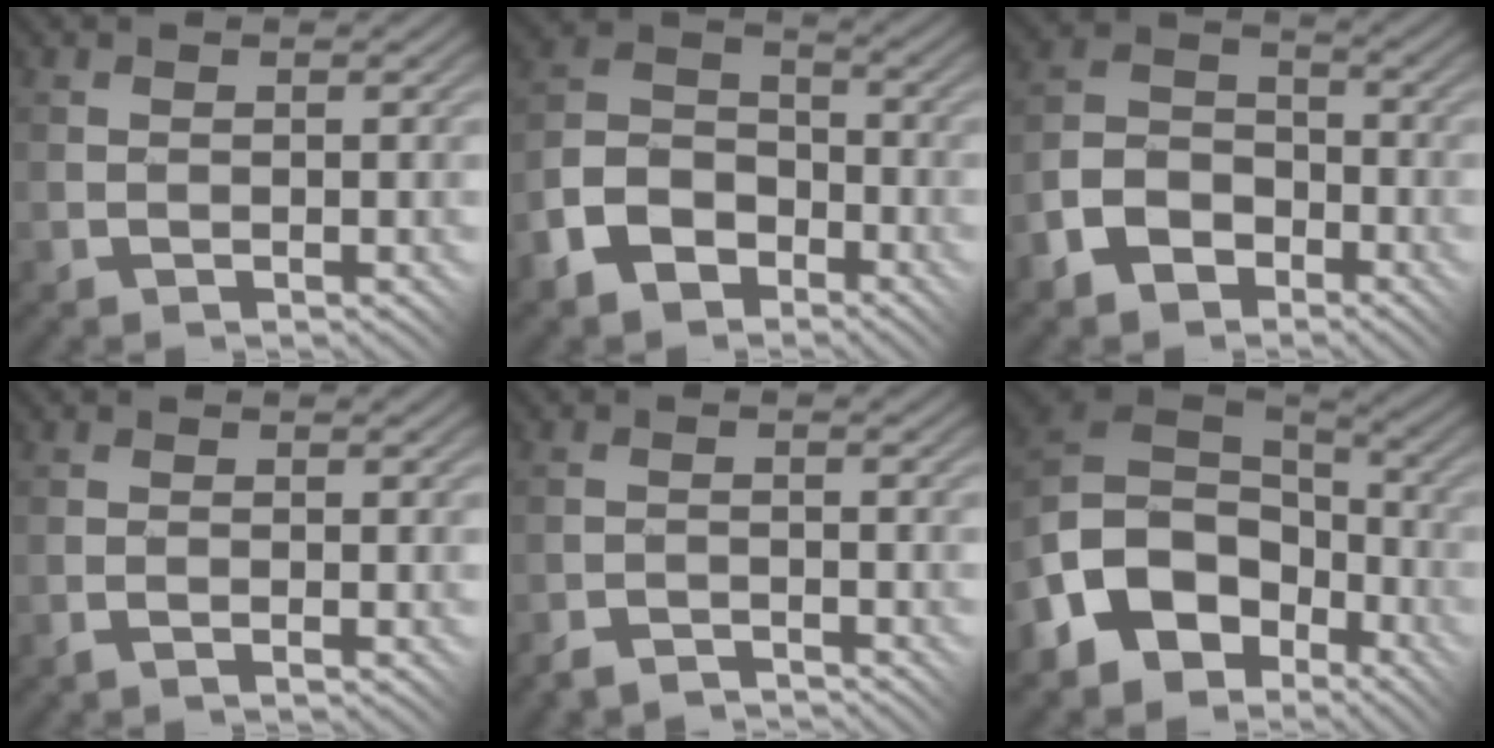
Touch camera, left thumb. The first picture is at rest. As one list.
[{"total": 8.6, "force": [-5.1, 5.5, 4.1], "torque": [-0.102, -0.010, -0.111]}, {"total": 7.4, "force": [-4.5, 4.8, 3.4], "torque": [-0.081, -0.006, -0.098]}, {"total": 0.9, "force": [-0.7, 0.2, 0.6], "torque": [-0.008, 0.003, -0.015]}, {"total": 2.3, "force": [-2.3, 0.0, 0.1], "torque": [-0.002, 0.008, -0.052]}, {"total": 12.8, "force": [-5.9, 9.2, 6.6], "torque": [-0.170, -0.014, -0.113]}]